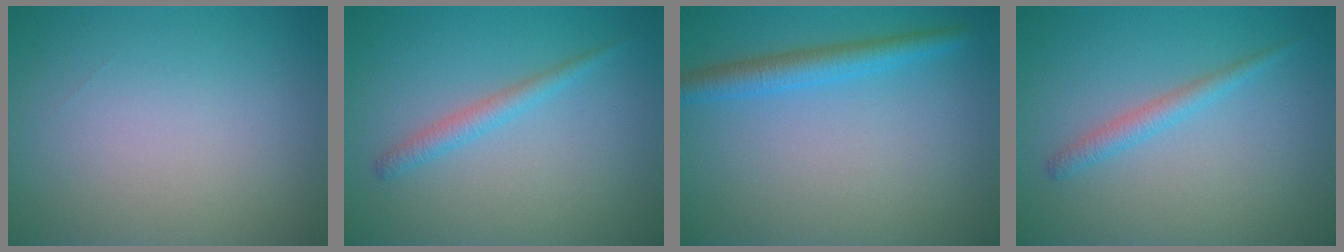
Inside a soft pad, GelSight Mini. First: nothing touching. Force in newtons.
{"total": 1.7, "press": 1.7, "slide": 0.2}
{"total": 3.0, "press": 3.0, "slide": 0.2}
{"total": 1.7, "press": 1.7, "slide": 0.2}